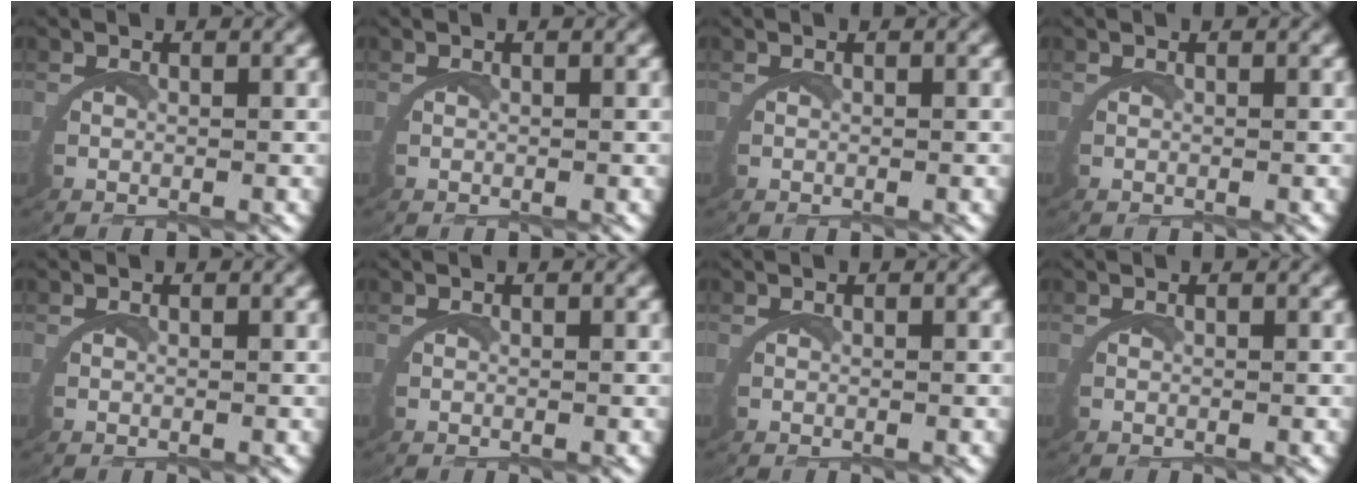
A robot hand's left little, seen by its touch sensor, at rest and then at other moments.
{"total": 0.0}
{"total": 0.0}
{"total": 0.0}
{"total": 0.0}
{"total": 0.0}
{"total": 0.0}
{"total": 0.0}